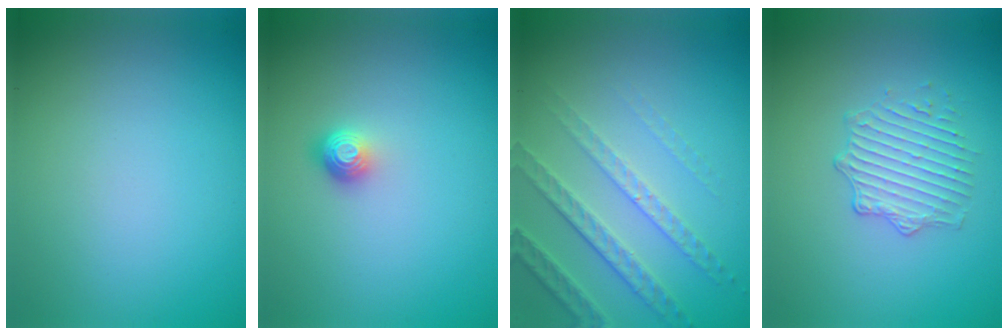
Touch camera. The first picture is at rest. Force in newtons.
{"total": 1.6, "press": 1.2, "slide": 1.1}
{"total": 4.5, "press": 3.4, "slide": 3.0}
{"total": 2.3, "press": 1.6, "slide": 1.6}